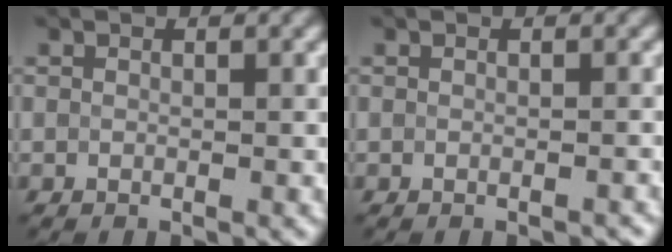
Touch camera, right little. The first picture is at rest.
{"total": 0.8, "force": [-0.7, 0.1, 0.3], "torque": [-0.004, 0.000, -0.011]}